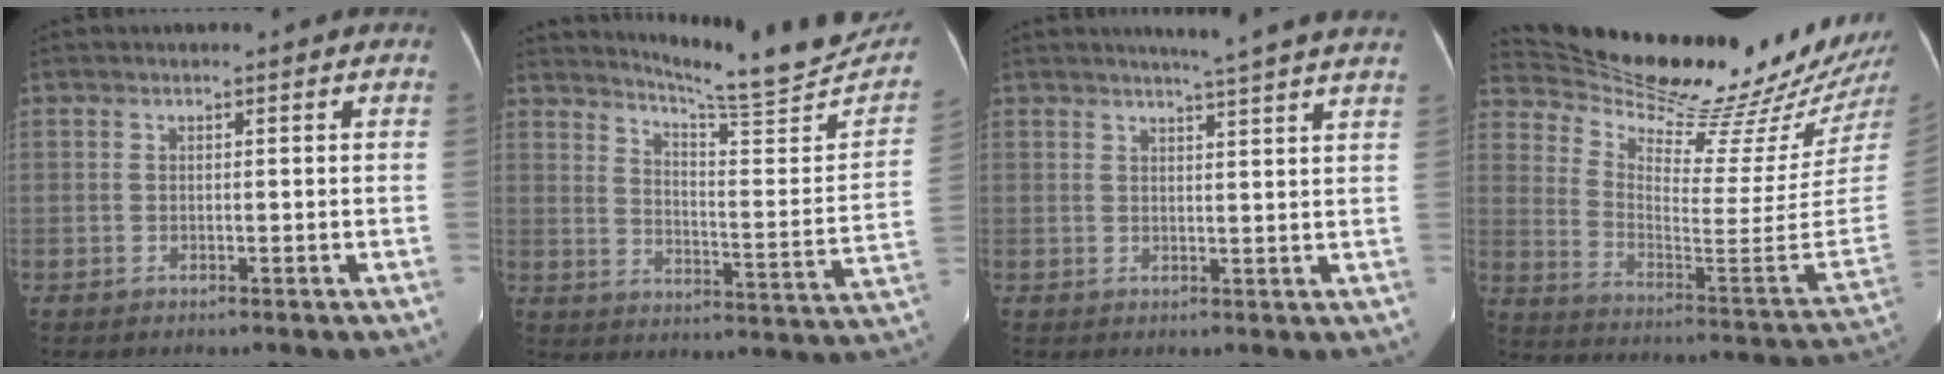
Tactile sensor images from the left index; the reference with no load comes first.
{"total": 19.0, "force": [18.0, -0.3, 6.0], "torque": [-0.093, -0.096, 0.232]}
{"total": 9.1, "force": [8.2, -1.0, 3.9], "torque": [-0.051, -0.005, 0.083]}
{"total": 27.5, "force": [25.6, 1.5, 9.9], "torque": [-0.166, -0.118, 0.356]}